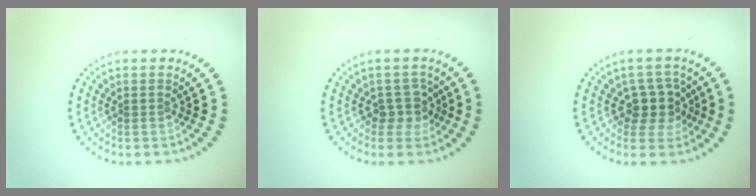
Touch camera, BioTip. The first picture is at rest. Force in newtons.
{"total": 2.2, "press": 1.7, "slide": 1.5}
{"total": 2.9, "press": 2.4, "slide": 1.6}